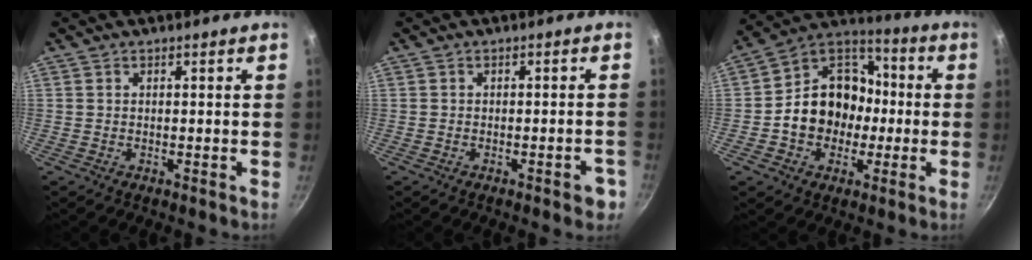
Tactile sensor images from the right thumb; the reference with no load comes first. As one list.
[{"total": 3.2, "force": [-1.7, 1.3, 2.4], "torque": [-0.018, 0.017, -0.016]}, {"total": 16.4, "force": [-2.0, 13.6, 8.9], "torque": [-0.108, 0.045, -0.044]}]